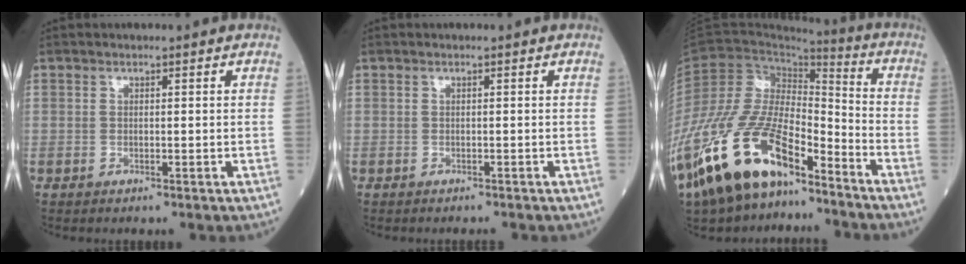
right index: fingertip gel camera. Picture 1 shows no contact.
{"total": 1.0, "force": [-0.9, -0.1, 0.4], "torque": [-0.007, 0.000, -0.013]}
{"total": 20.4, "force": [-14.2, 7.4, 12.6], "torque": [-0.276, -0.002, -0.264]}